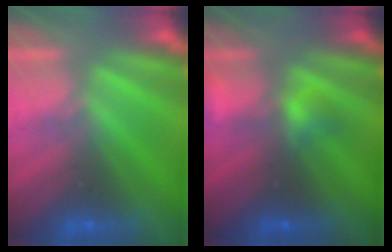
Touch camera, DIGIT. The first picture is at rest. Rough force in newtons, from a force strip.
{"total": 2.3}